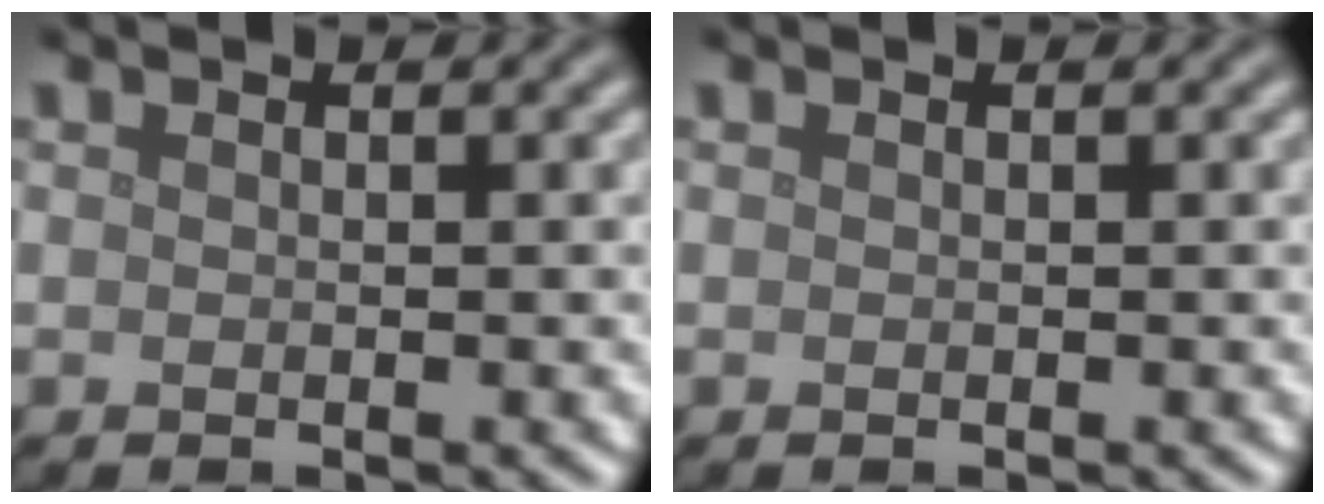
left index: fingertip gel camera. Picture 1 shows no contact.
{"total": 0.0}